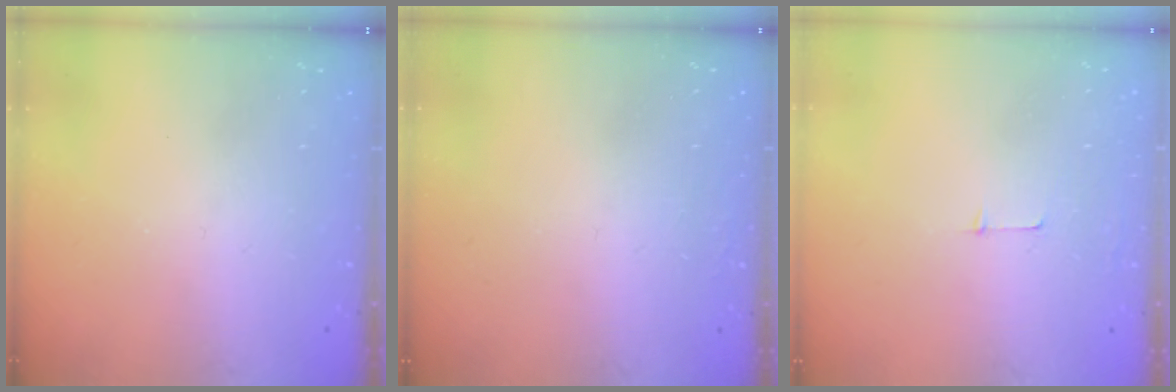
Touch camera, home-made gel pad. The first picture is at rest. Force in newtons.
{"total": 1.5, "press": 1.5, "slide": 0.1}
{"total": 3.7, "press": 3.7, "slide": 0.3}